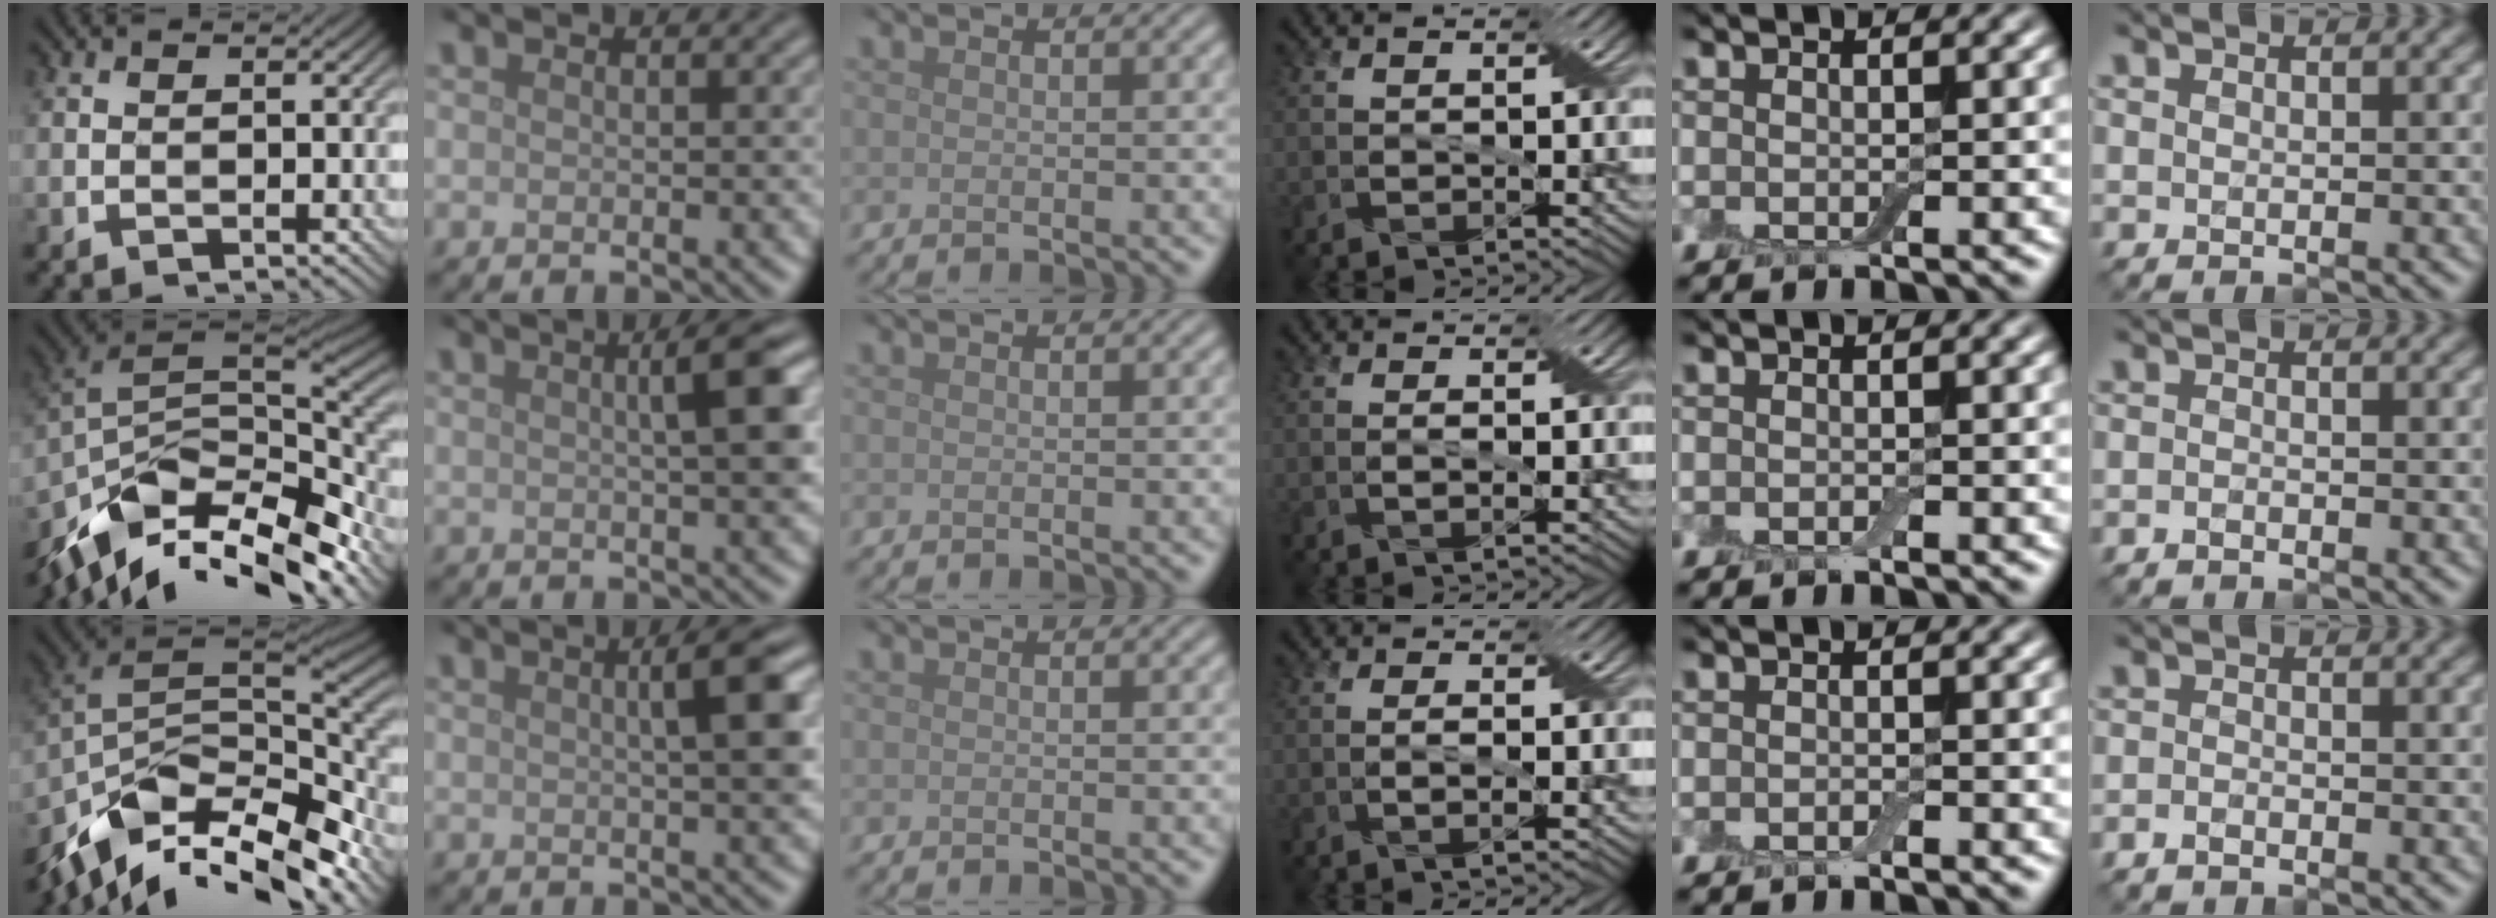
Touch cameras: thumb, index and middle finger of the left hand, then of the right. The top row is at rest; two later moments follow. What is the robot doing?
{"motion": "wrap", "object": "bandage"}